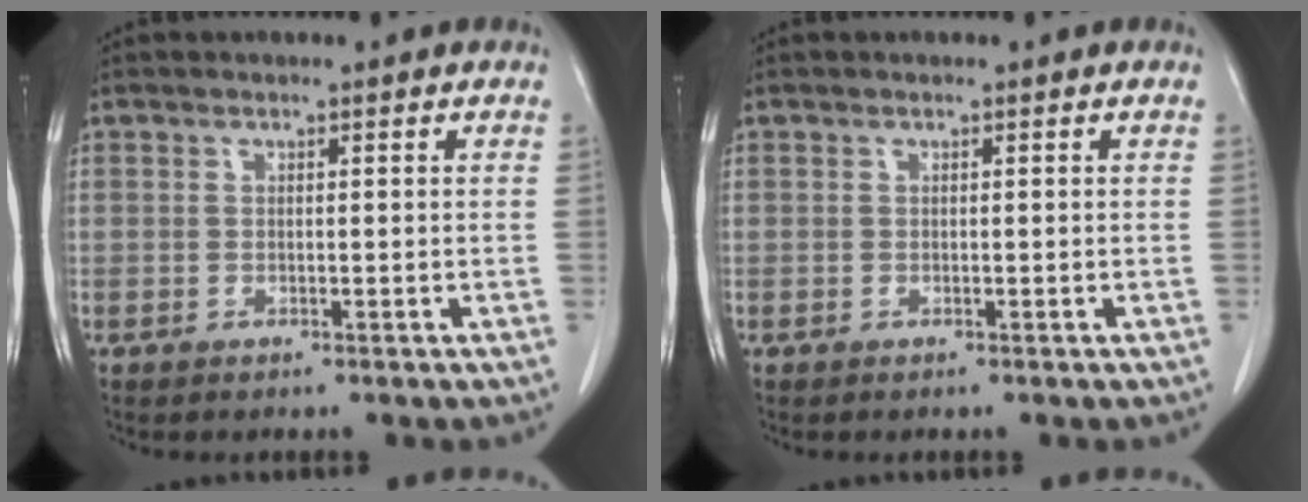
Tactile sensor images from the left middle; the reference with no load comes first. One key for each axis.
{"total": 0.0}